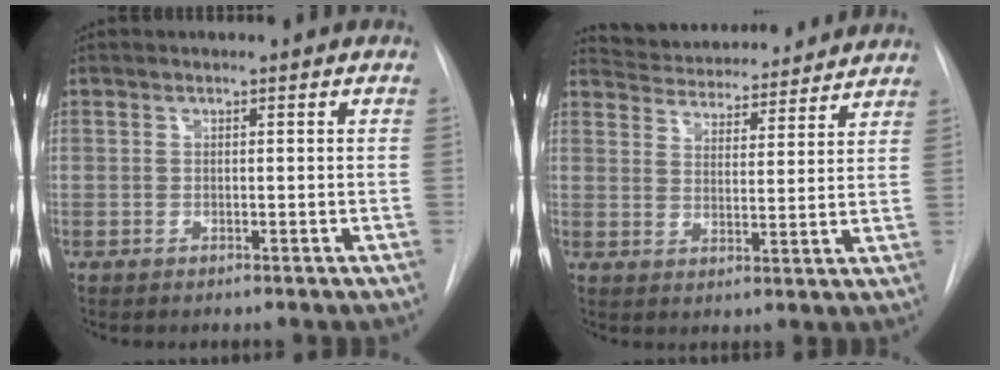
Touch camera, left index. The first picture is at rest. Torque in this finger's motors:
{"motor_torque": [-0.46, -1.35, 0.11, 0.01]}